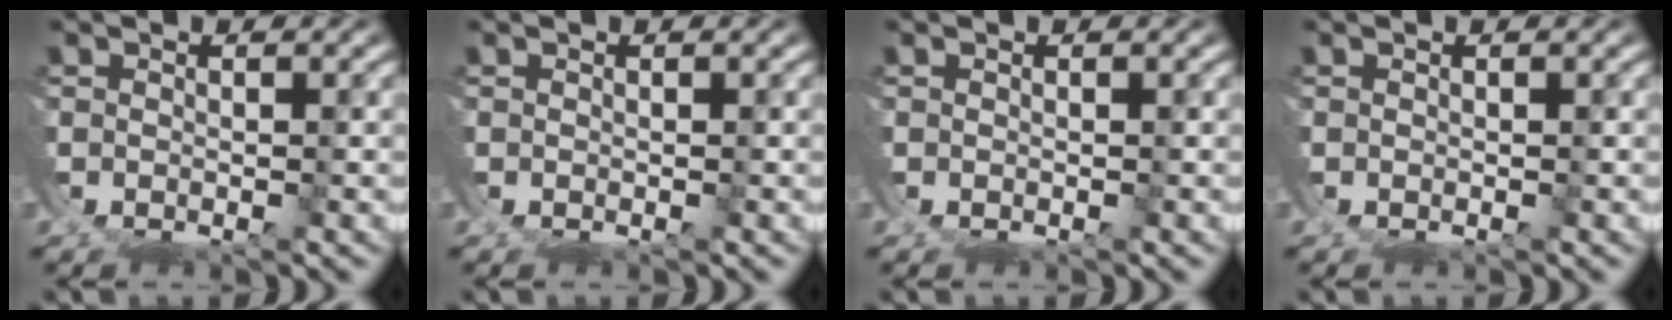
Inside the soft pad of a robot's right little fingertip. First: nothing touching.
{"total": 0.0}
{"total": 0.0}
{"total": 0.0}